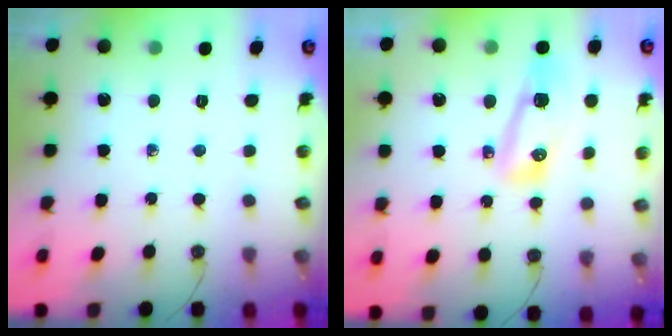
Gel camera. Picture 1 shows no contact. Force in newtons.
{"total": 16.9, "press": 12.4, "slide": 11.5}